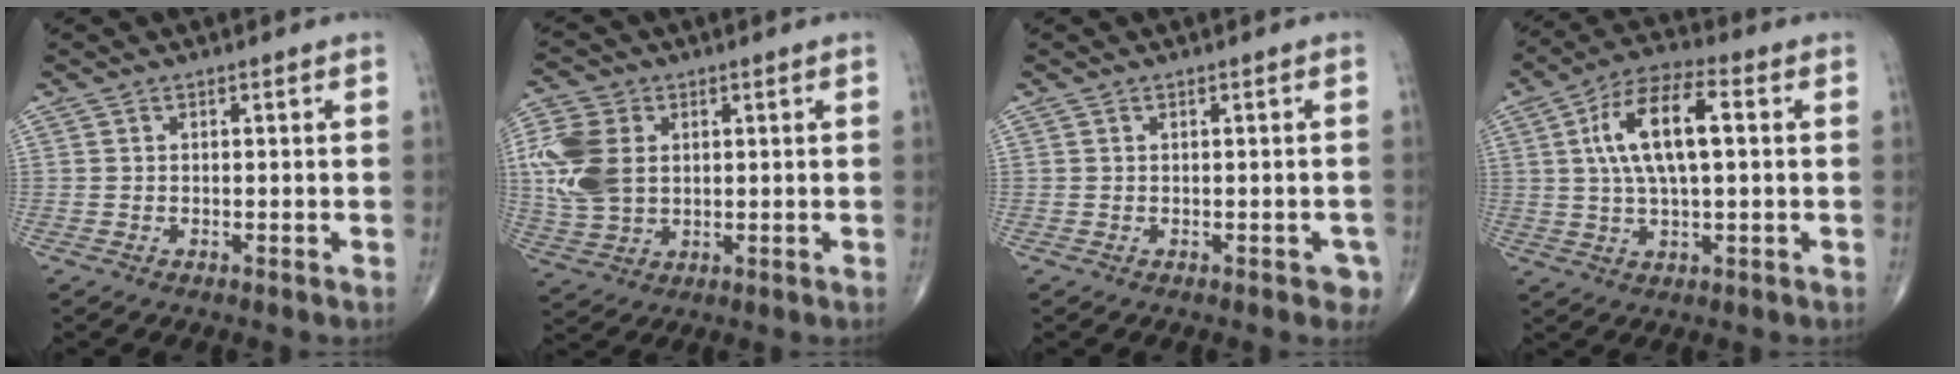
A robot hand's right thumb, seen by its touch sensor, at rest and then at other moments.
{"total": 11.8, "force": [1.8, 8.4, 8.1], "torque": [-0.175, -0.002, 0.037]}
{"total": 2.2, "force": [-0.8, 1.2, 1.7], "torque": [-0.005, 0.006, -0.009]}
{"total": 13.3, "force": [2.3, 5.3, 12.0], "torque": [-0.220, 0.017, 0.035]}